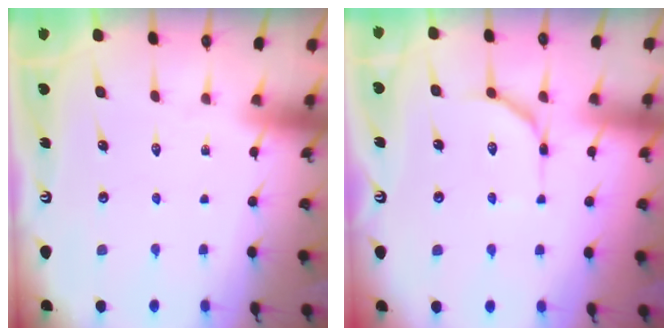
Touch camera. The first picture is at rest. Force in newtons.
{"total": 5.6, "press": 5.6, "slide": 0.6}